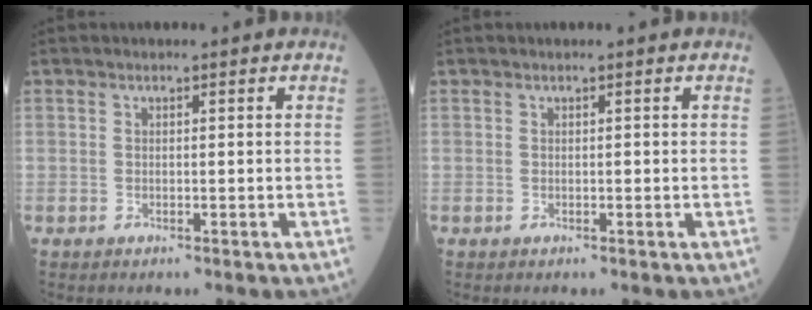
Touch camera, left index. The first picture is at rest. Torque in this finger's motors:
{"motor_torque": [0.05, 0.00, 0.00, 0.00]}